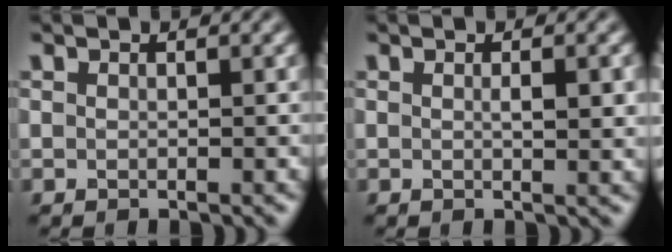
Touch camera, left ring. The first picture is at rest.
{"total": 1.7, "force": [0.1, 0.4, 1.6], "torque": [-0.023, -0.002, 0.002]}